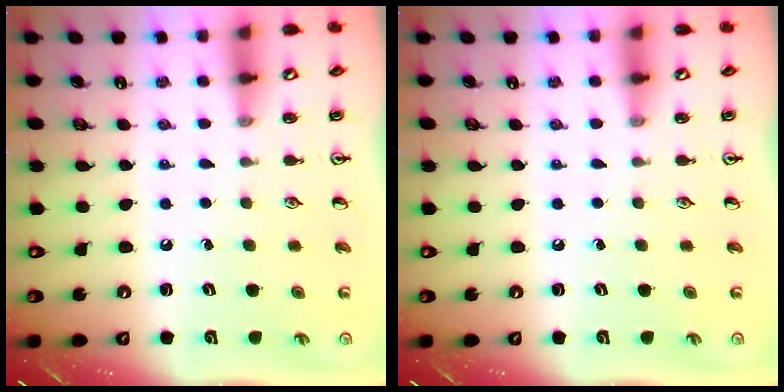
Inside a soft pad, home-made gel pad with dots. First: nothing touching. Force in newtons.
{"total": 0.0}